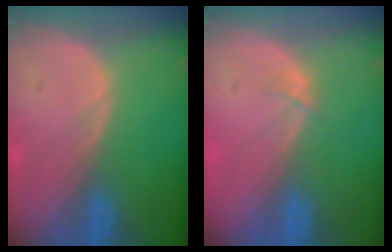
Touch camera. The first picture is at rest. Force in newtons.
{"total": 1.2, "press": 0.9, "slide": 0.7}